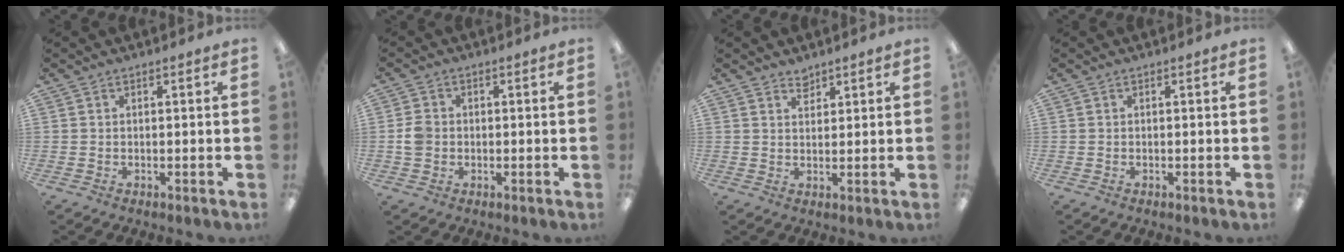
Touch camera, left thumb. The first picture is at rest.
{"total": 3.5, "force": [-0.4, 3.1, 1.6], "torque": [-0.020, 0.004, -0.008]}
{"total": 2.3, "force": [2.0, 0.9, 0.2], "torque": [0.002, -0.011, 0.038]}
{"total": 0.0}